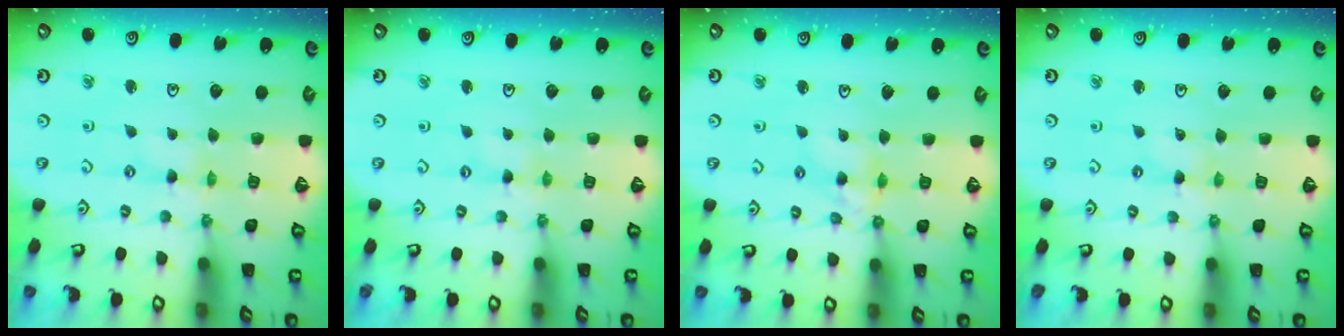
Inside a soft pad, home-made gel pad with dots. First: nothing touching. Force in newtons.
{"total": 0.0}
{"total": 6.7, "press": 6.6, "slide": 0.5}
{"total": 0.0}